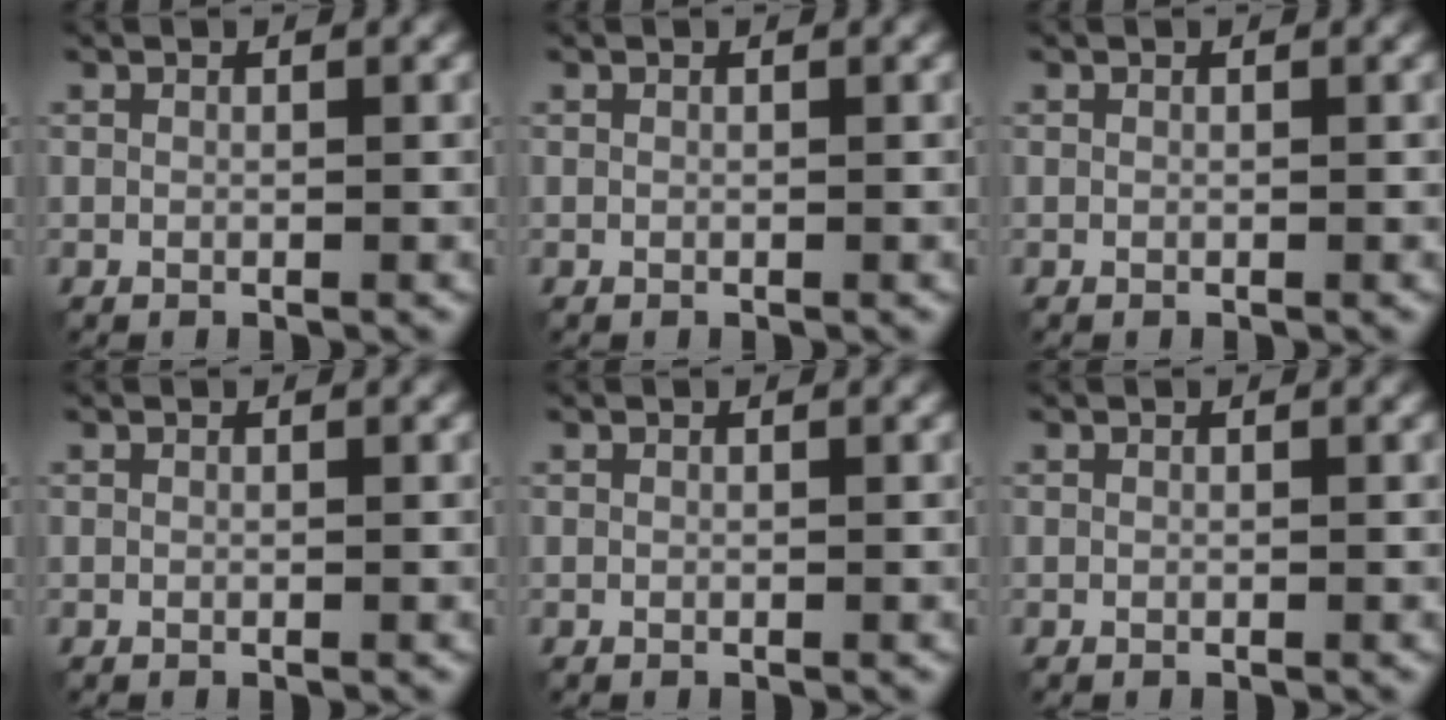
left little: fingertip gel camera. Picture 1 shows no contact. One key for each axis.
{"total": 0.0}
{"total": 0.0}
{"total": 0.0}
{"total": 0.0}
{"total": 0.0}